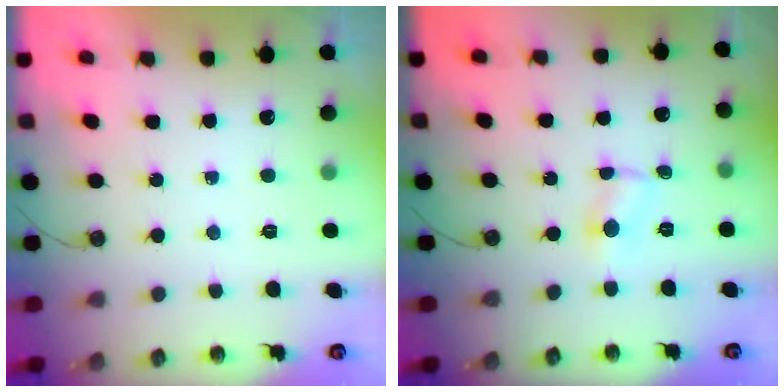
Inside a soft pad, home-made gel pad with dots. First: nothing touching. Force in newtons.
{"total": 1.8, "press": 1.8, "slide": 0.2}